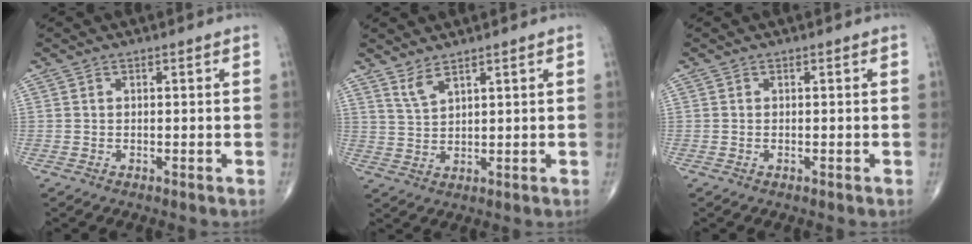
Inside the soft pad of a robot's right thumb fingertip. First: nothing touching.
{"total": 3.3, "force": [2.6, 0.6, 1.9], "torque": [-0.040, -0.022, 0.059]}
{"total": 0.0}